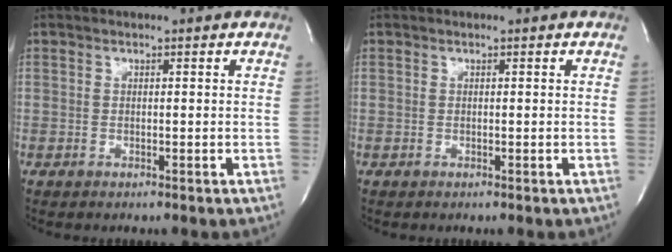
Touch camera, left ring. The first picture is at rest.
{"total": 0.0}